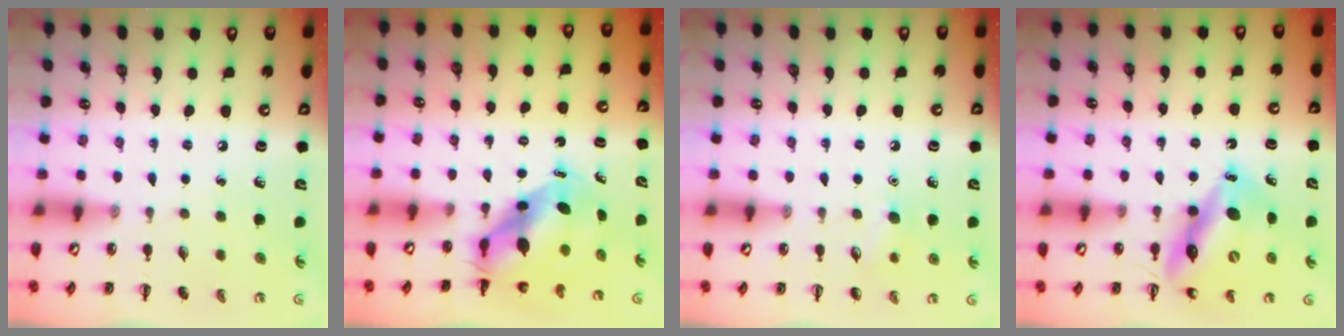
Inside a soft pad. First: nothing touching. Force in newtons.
{"total": 6.4, "press": 6.2, "slide": 1.8}
{"total": 7.2, "press": 7.0, "slide": 1.5}
{"total": 14.2, "press": 13.6, "slide": 4.3}